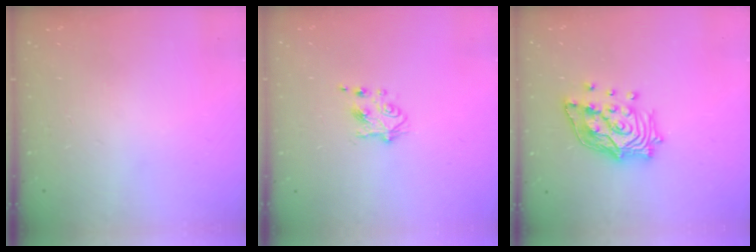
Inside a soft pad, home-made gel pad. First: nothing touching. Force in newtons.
{"total": 5.3, "press": 5.2, "slide": 0.8}
{"total": 14.8, "press": 14.7, "slide": 1.6}